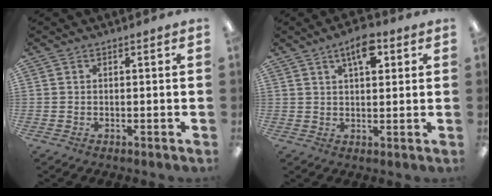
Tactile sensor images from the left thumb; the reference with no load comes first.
{"total": 7.5, "force": [3.8, 3.2, 5.6], "torque": [-0.085, -0.006, 0.062]}